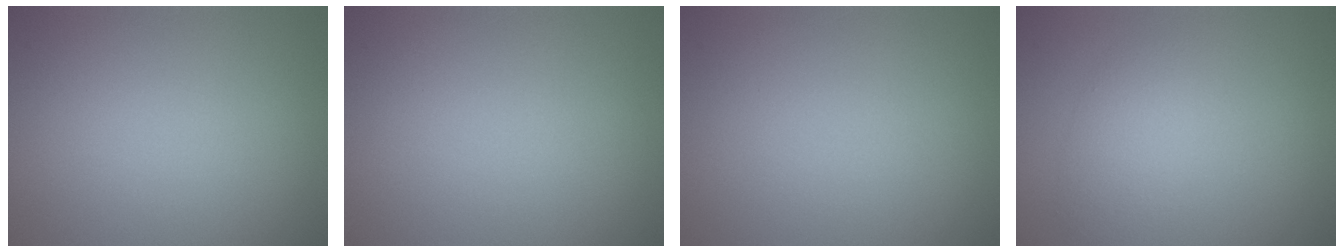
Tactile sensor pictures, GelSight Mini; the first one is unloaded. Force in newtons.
{"total": 0.0}
{"total": 0.0}
{"total": 2.4, "press": 2.4, "slide": 0.0}